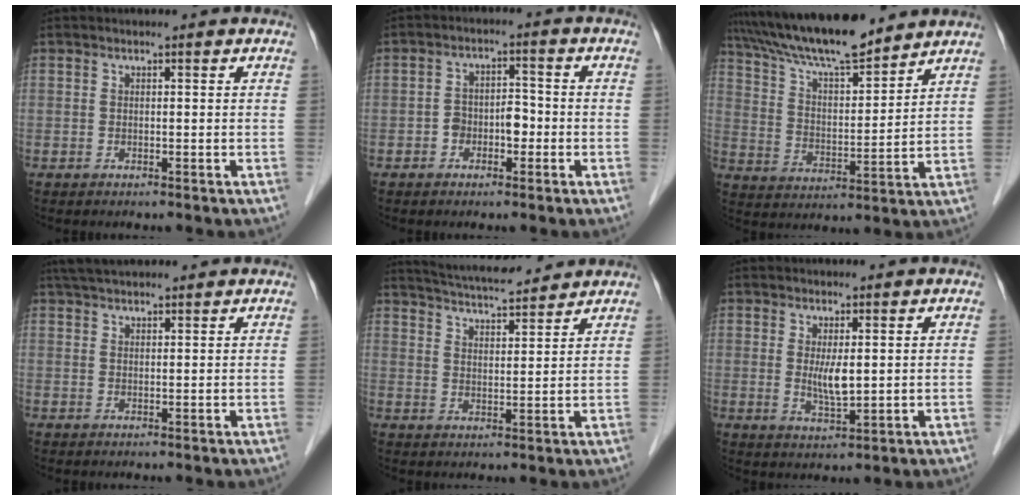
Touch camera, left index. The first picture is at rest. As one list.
[{"total": 4.0, "force": [-1.4, 2.4, 2.9], "torque": [-0.050, 0.019, -0.025]}, {"total": 14.1, "force": [12.6, 1.6, 6.3], "torque": [-0.115, 0.011, 0.223]}, {"total": 5.8, "force": [5.2, 1.1, 2.5], "torque": [-0.038, 0.040, 0.089]}, {"total": 11.2, "force": [10.4, 1.4, 4.1], "torque": [-0.076, 0.020, 0.162]}, {"total": 3.6, "force": [0.7, 0.7, 3.5], "torque": [-0.068, -0.012, 0.018]}]